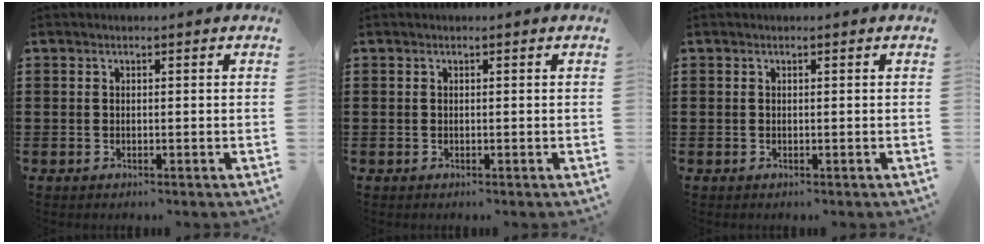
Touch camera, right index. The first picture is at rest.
{"total": 0.0}
{"total": 0.0}